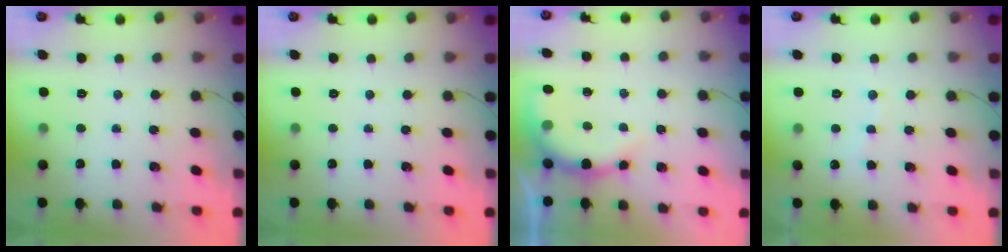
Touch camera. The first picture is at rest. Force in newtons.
{"total": 0.0}
{"total": 9.0, "press": 8.9, "slide": 0.6}
{"total": 5.7, "press": 5.7, "slide": 0.9}